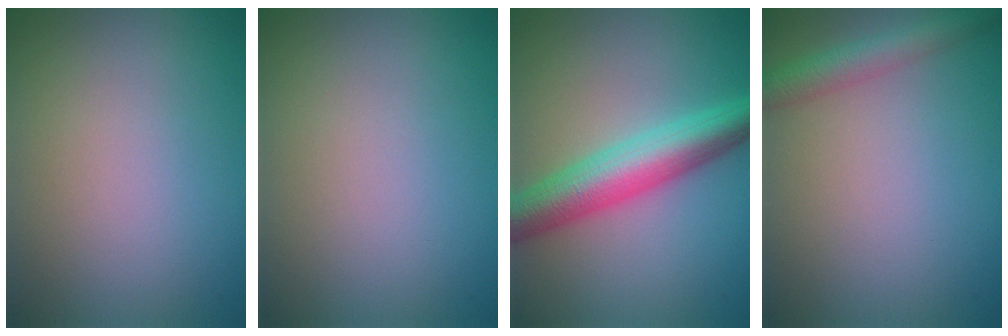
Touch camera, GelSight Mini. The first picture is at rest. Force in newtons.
{"total": 0.0}
{"total": 6.6, "press": 6.6, "slide": 0.3}
{"total": 3.0, "press": 3.0, "slide": 0.1}